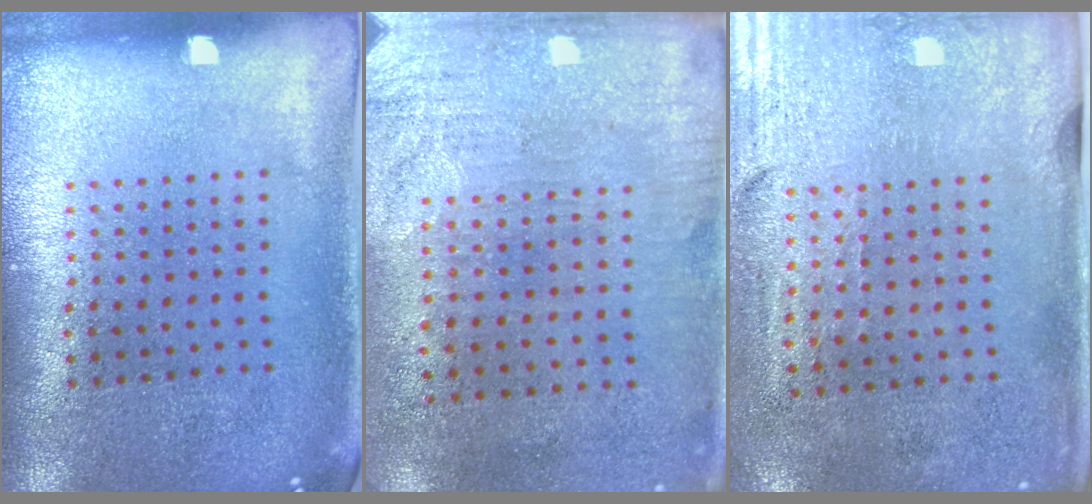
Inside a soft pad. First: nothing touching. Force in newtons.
{"total": 3.3, "press": 2.7, "slide": 1.8}
{"total": 3.0, "press": 2.5, "slide": 1.6}